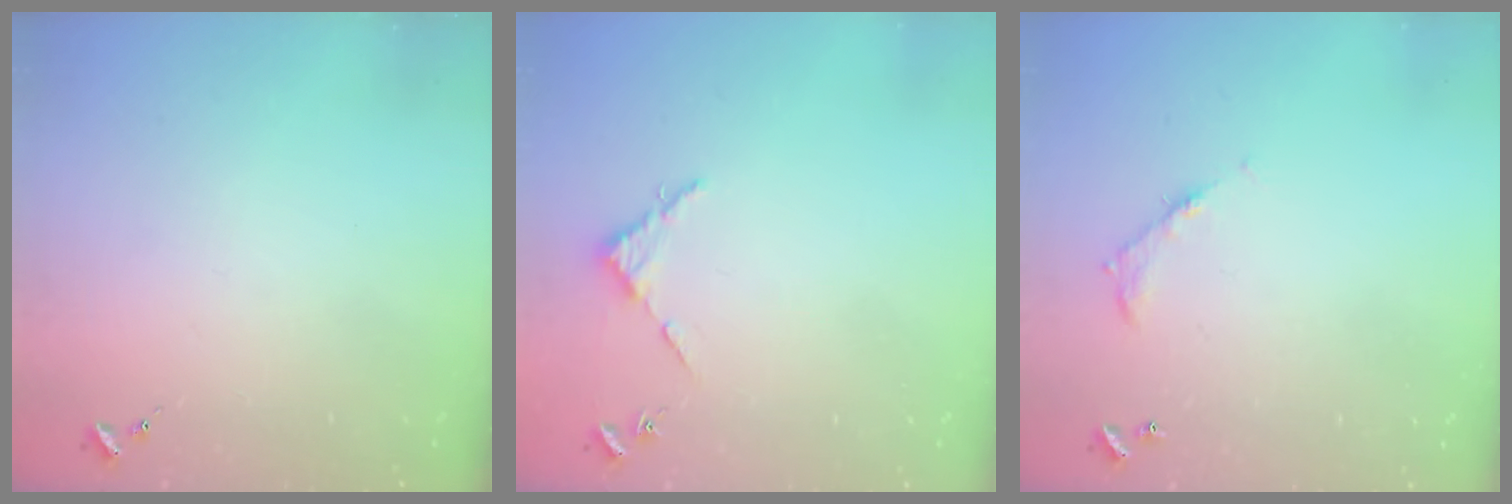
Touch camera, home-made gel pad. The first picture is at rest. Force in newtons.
{"total": 2.7, "press": 2.7, "slide": 0.3}
{"total": 5.3, "press": 5.3, "slide": 0.4}